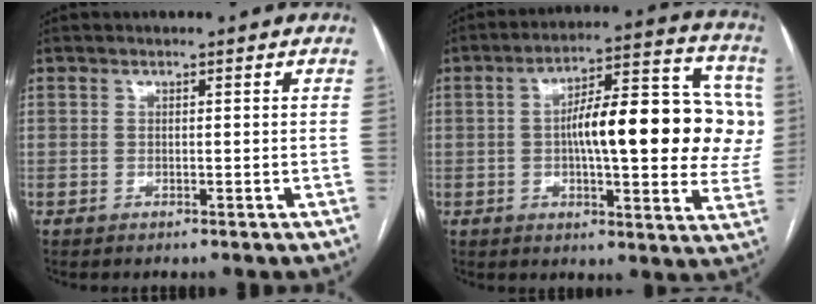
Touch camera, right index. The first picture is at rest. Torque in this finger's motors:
{"motor_torque": [1.97, 0.17, 0.84, 0.12]}